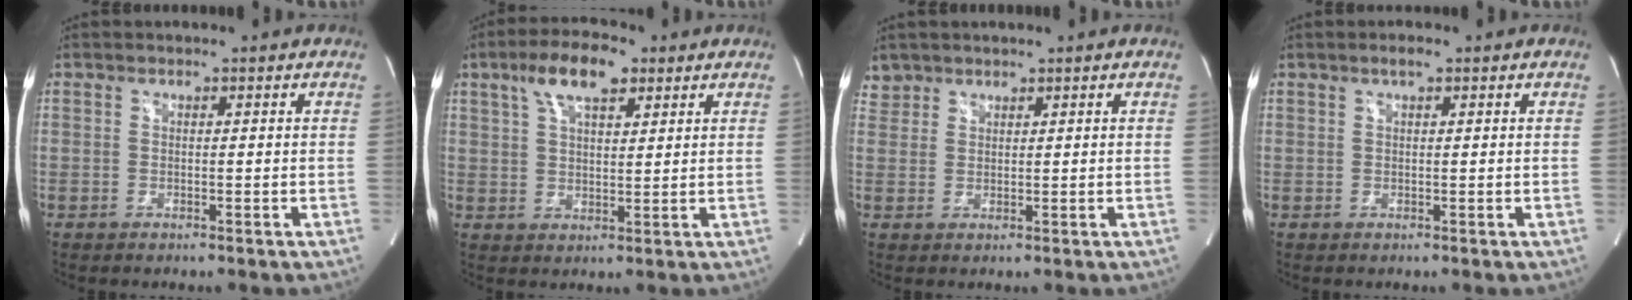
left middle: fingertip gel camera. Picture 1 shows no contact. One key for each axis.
{"total": 8.4, "fx": 4.8, "fy": 3.0, "fz": 6.2, "tx": -0.121, "ty": 0.018, "tz": 0.086}
{"total": 2.4, "fx": 2.0, "fy": 1.3, "fz": -0.4, "tx": 0.011, "ty": 0.009, "tz": 0.039}
{"total": 1.3, "fx": 0.8, "fy": 0.1, "fz": 1.0, "tx": -0.021, "ty": 0.002, "tz": 0.014}